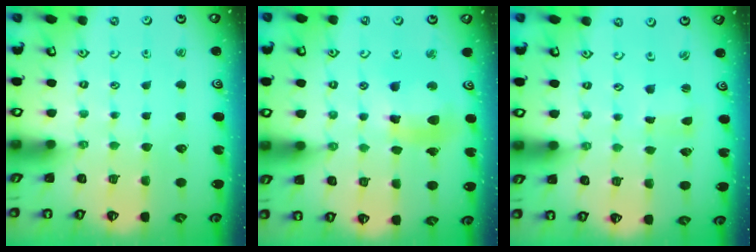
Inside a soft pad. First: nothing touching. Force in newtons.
{"total": 11.7, "press": 11.4, "slide": 2.4}
{"total": 1.1, "press": 1.1, "slide": 0.2}